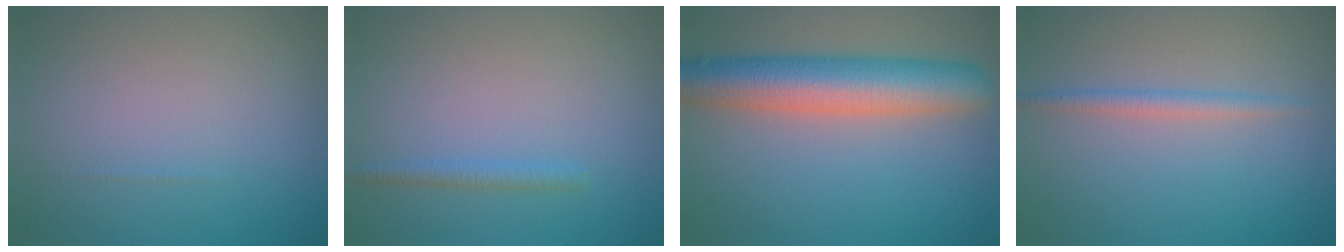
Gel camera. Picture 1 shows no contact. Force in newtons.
{"total": 1.3, "press": 1.3, "slide": 0.1}
{"total": 8.2, "press": 8.2, "slide": 0.4}
{"total": 1.7, "press": 1.7, "slide": 0.0}